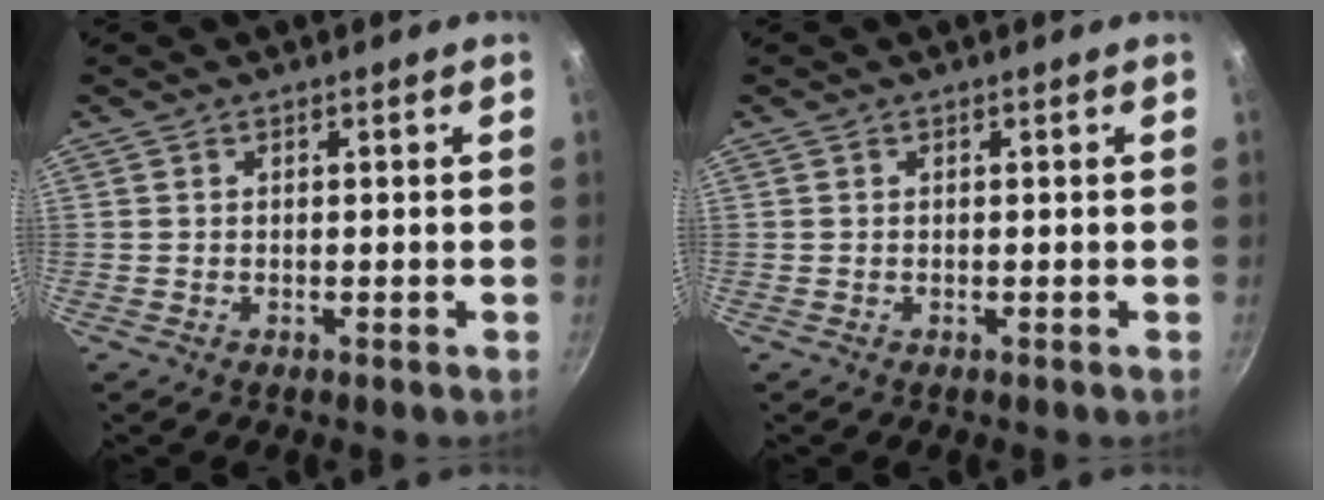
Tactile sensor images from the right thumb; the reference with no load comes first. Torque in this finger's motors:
{"motor_torque": [0.00, 0.00, 0.06, -0.03, 0.00]}